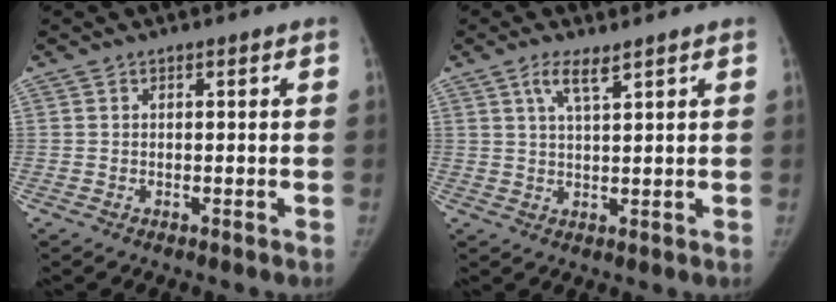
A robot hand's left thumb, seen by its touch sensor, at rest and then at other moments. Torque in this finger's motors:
{"motor_torque": [0.68, 0.37, 0.56, -0.65, 0.15]}